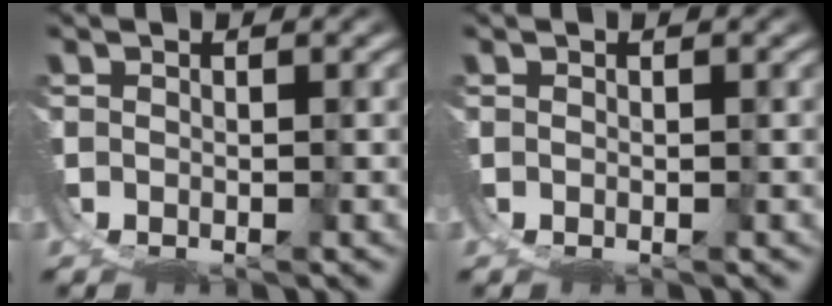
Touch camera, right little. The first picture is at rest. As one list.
[{"total": 0.0}]